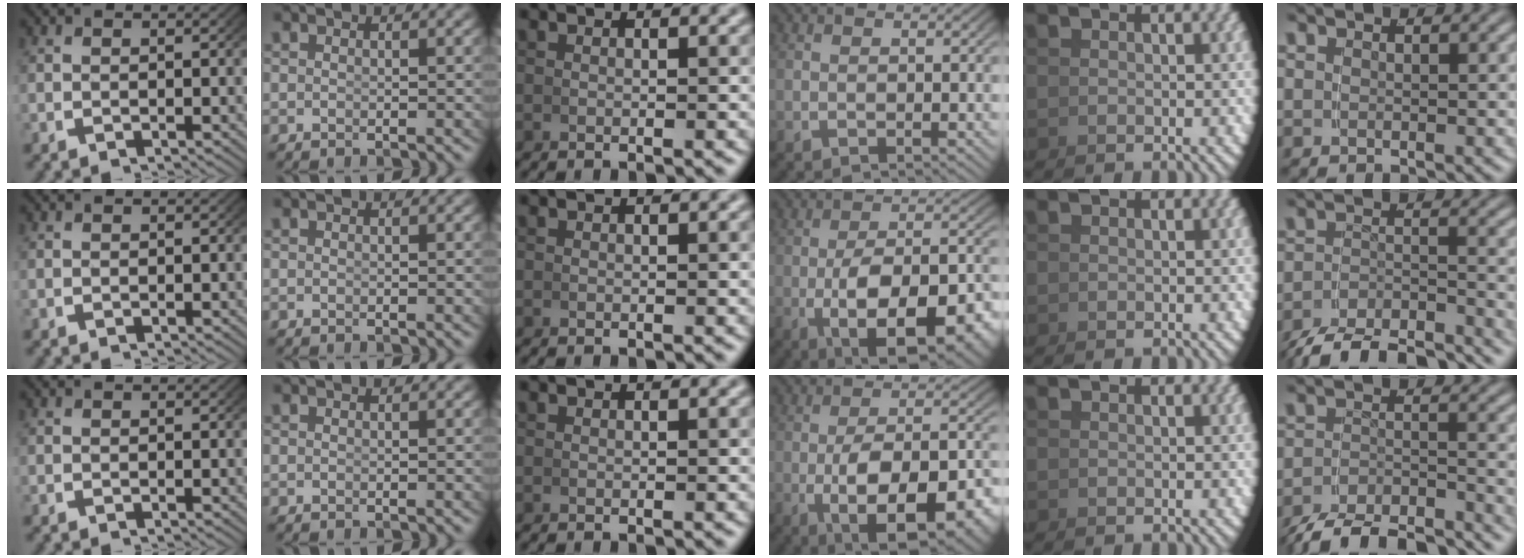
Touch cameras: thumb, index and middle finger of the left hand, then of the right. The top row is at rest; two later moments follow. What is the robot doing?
{"motion": "grasp_and_lifting", "object": "calculator"}